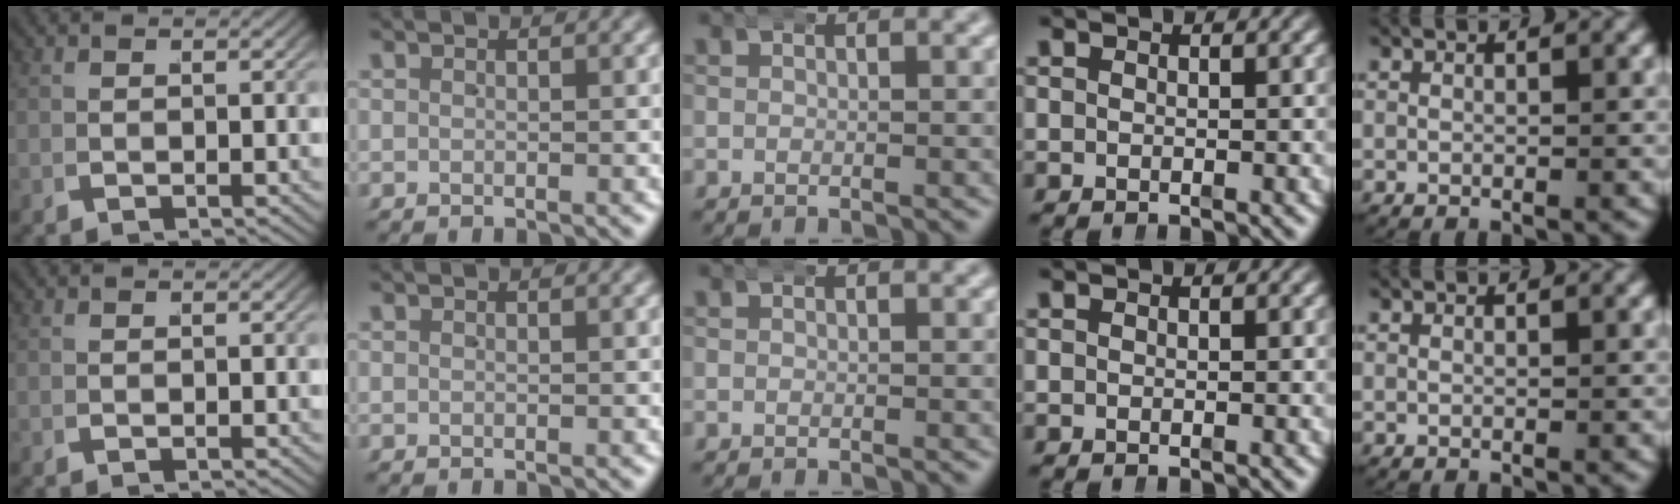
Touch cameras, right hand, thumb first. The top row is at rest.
{}